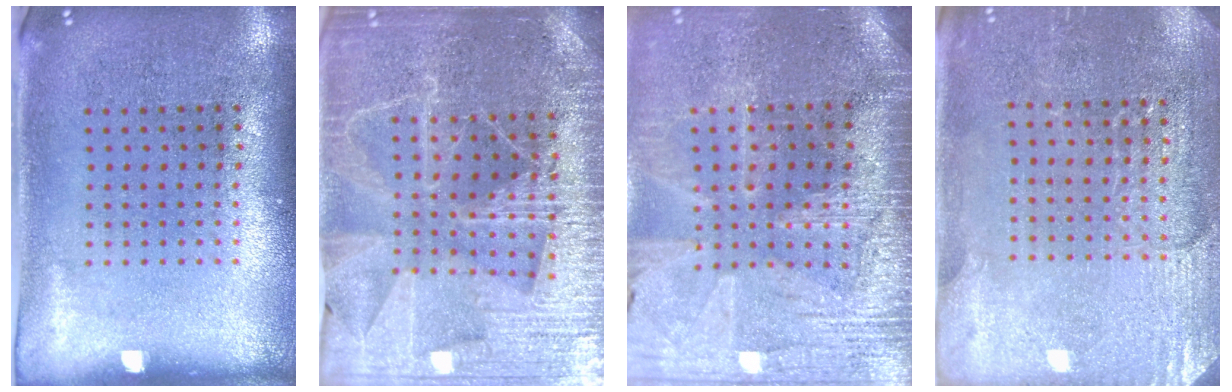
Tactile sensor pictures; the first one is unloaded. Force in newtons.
{"total": 4.6, "press": 4.3, "slide": 1.8}
{"total": 3.4, "press": 3.2, "slide": 1.1}
{"total": 2.9, "press": 2.9, "slide": 0.4}